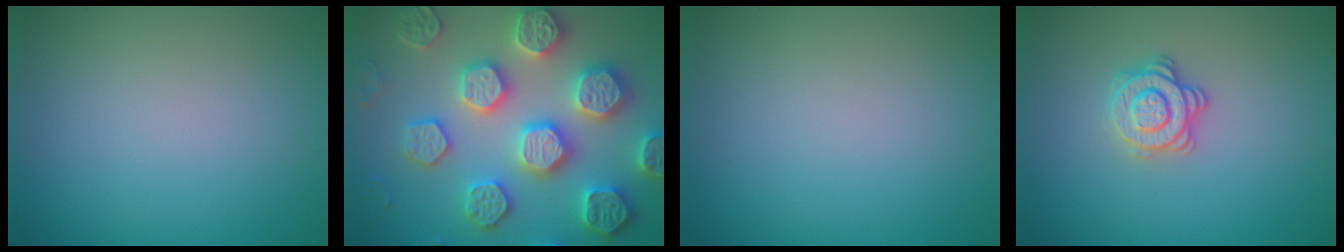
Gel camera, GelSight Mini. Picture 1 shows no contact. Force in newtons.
{"total": 7.9, "press": 7.7, "slide": 1.7}
{"total": 0.0}
{"total": 2.8, "press": 2.6, "slide": 1.1}